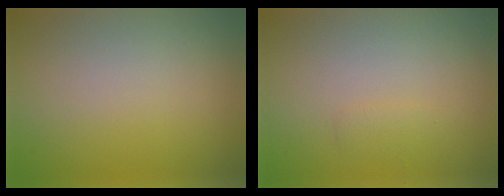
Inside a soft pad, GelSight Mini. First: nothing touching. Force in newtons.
{"total": 0.7, "press": 0.7, "slide": 0.0}